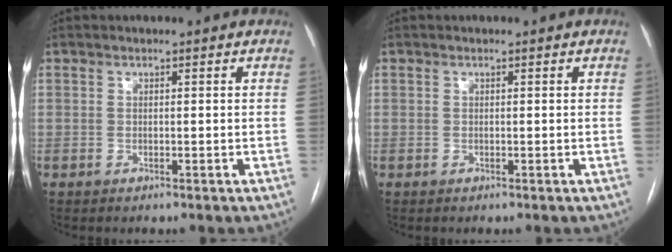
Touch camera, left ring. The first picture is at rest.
{"total": 0.0}